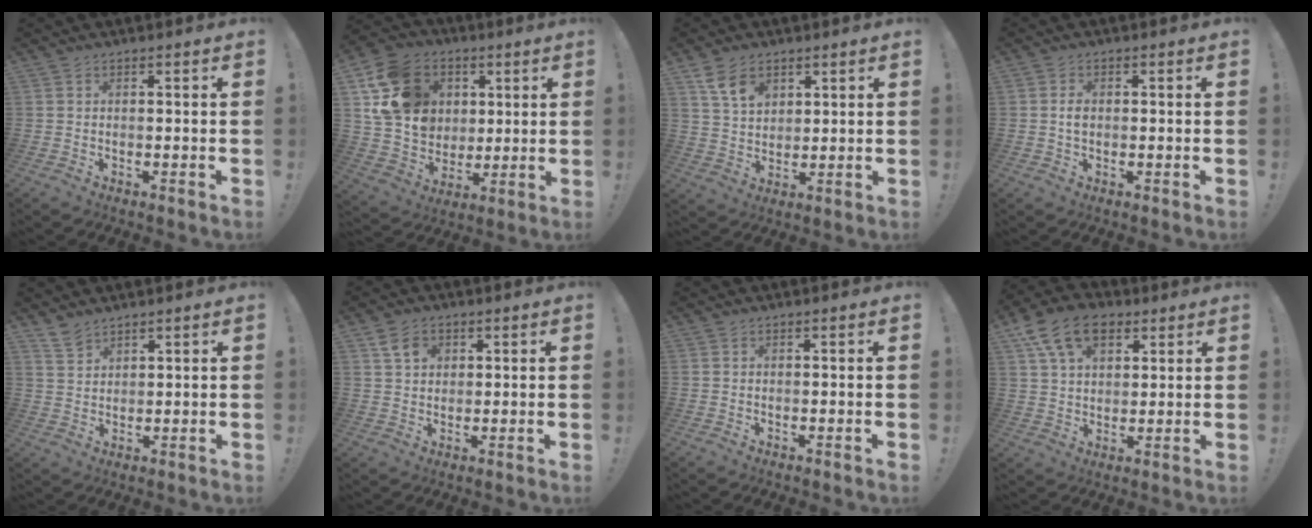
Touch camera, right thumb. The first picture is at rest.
{"total": 18.0, "force": [5.6, 14.9, 8.4], "torque": [-0.136, -0.007, 0.127]}
{"total": 8.1, "force": [4.6, 5.3, 4.0], "torque": [-0.062, -0.017, 0.088]}
{"total": 2.2, "force": [-0.1, 1.5, 1.6], "torque": [-0.018, 0.000, -0.006]}
{"total": 4.3, "force": [3.6, 1.9, 1.2], "torque": [-0.017, -0.026, 0.069]}
{"total": 5.7, "force": [2.5, 4.2, 2.9], "torque": [-0.041, -0.002, 0.046]}
{"total": 0.0}
{"total": 13.2, "force": [6.4, 8.5, 7.8], "torque": [-0.132, -0.013, 0.123]}